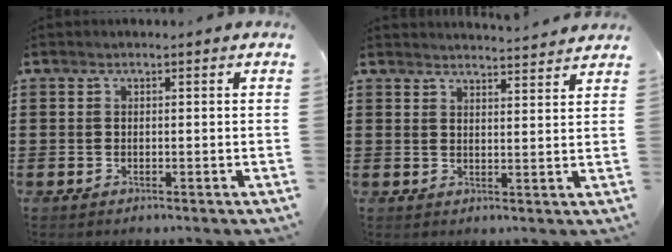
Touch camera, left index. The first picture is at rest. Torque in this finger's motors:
{"motor_torque": [0.31, 0.31, 0.06, 0.01]}